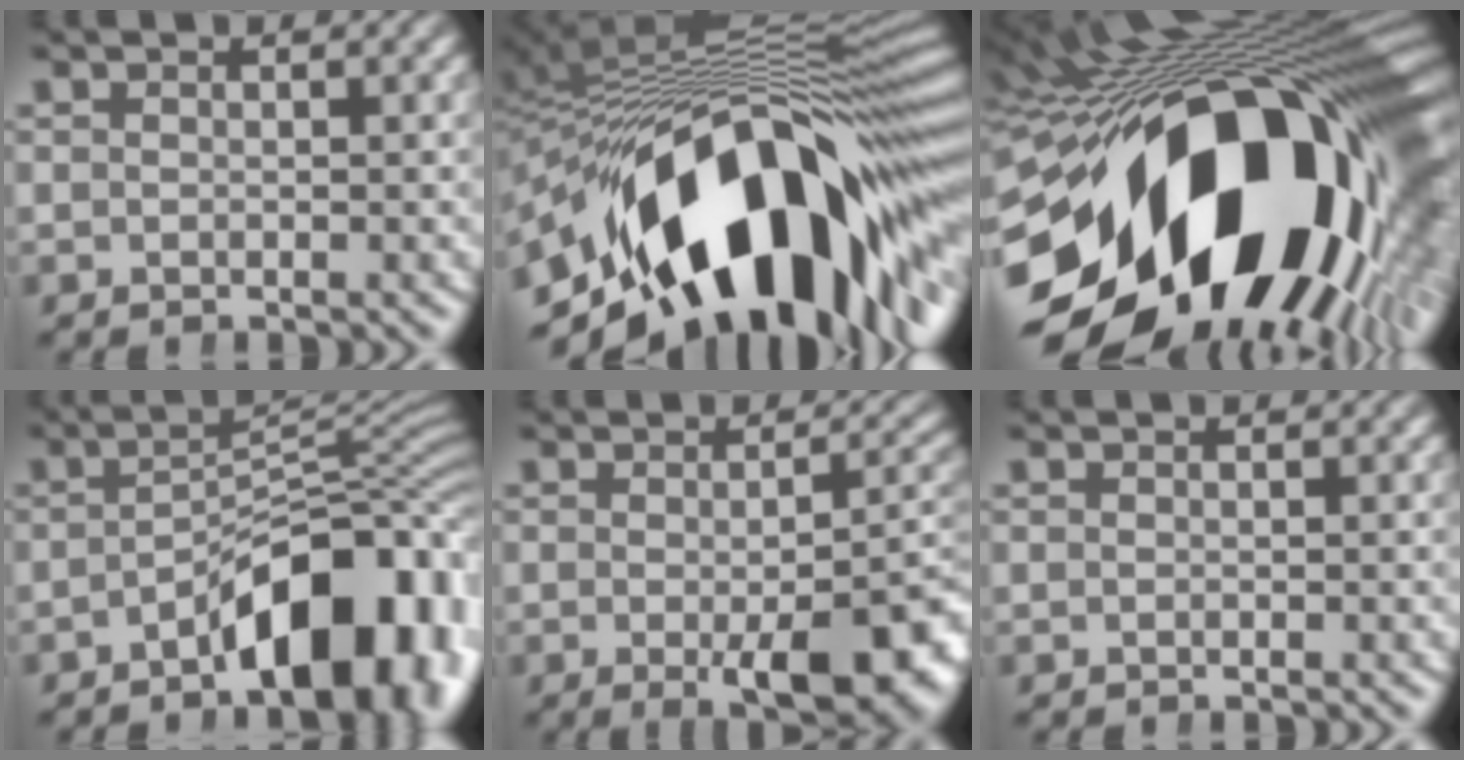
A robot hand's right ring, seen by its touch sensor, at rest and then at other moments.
{"total": 23.4, "force": [-6.0, 12.6, 18.8], "torque": [-0.295, -0.018, -0.072]}
{"total": 33.6, "force": [-4.1, 19.5, 27.1], "torque": [-0.385, -0.014, -0.053]}
{"total": 12.7, "force": [-4.8, 5.8, 10.2], "torque": [-0.132, -0.033, -0.055]}
{"total": 8.6, "force": [-3.2, 3.3, 7.3], "torque": [-0.081, -0.023, -0.040]}
{"total": 0.0}